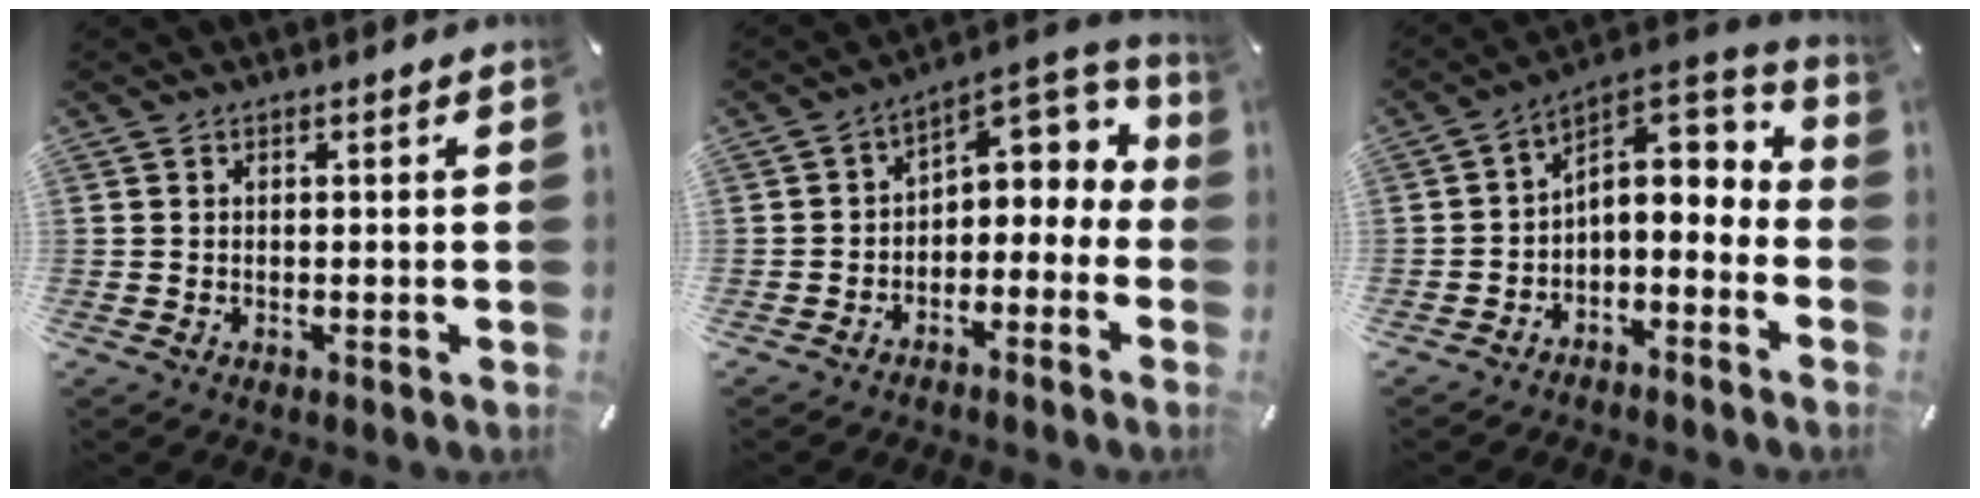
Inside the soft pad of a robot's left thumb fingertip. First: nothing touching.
{"total": 6.7, "force": [1.4, 5.2, 4.0], "torque": [-0.041, -0.021, 0.022]}
{"total": 7.6, "force": [1.4, 5.5, 5.1], "torque": [-0.052, -0.025, 0.023]}